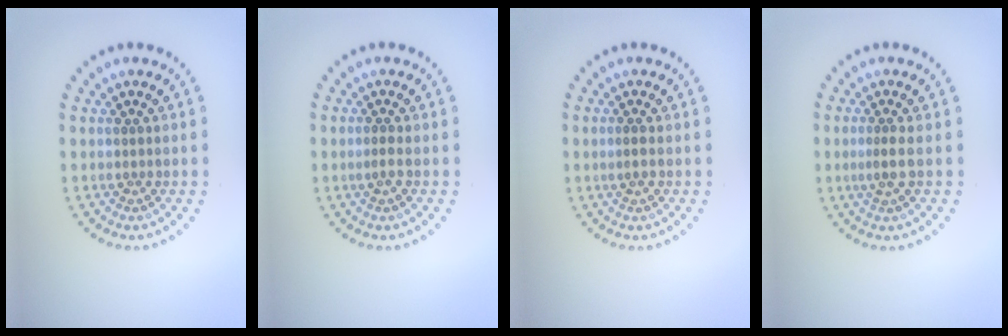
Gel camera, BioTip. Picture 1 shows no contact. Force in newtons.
{"total": 0.9, "press": 0.8, "slide": 0.4}
{"total": 0.8, "press": 0.8, "slide": 0.2}
{"total": 1.7, "press": 1.2, "slide": 1.1}